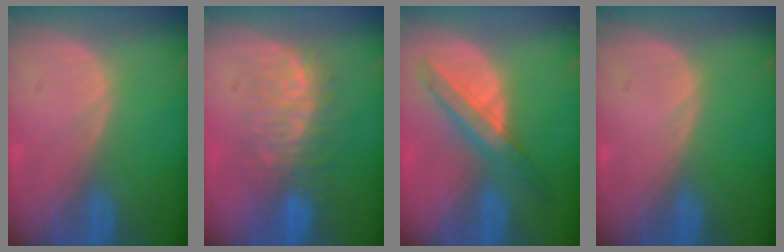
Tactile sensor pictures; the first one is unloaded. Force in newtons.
{"total": 7.8, "press": 7.6, "slide": 1.7}
{"total": 6.3, "press": 6.3, "slide": 0.3}
{"total": 0.0}